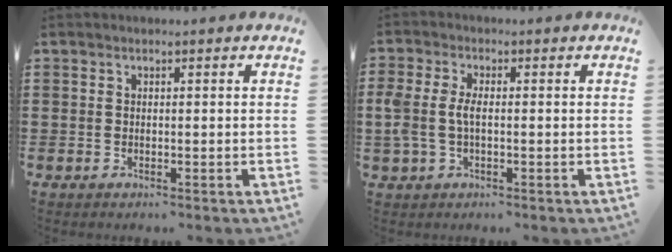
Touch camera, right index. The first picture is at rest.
{"total": 3.9, "force": [-0.4, 2.1, 3.2], "torque": [-0.093, -0.007, -0.016]}